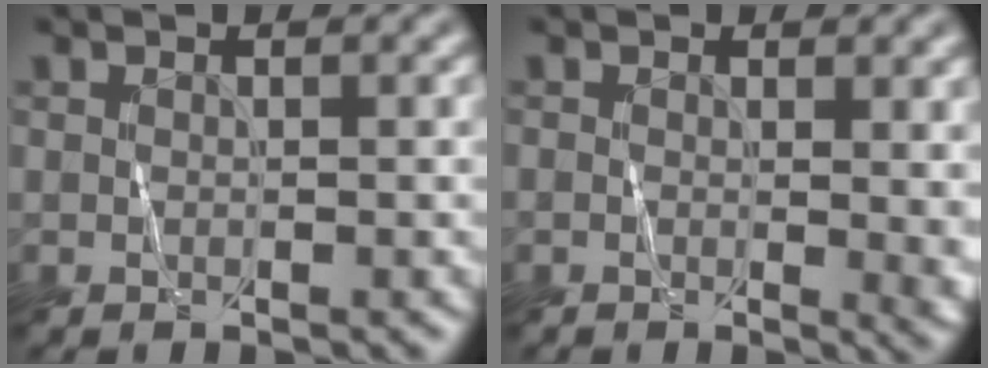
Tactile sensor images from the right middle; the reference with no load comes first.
{"total": 3.1, "force": [0.2, 1.1, 2.9], "torque": [-0.026, -0.003, 0.003]}